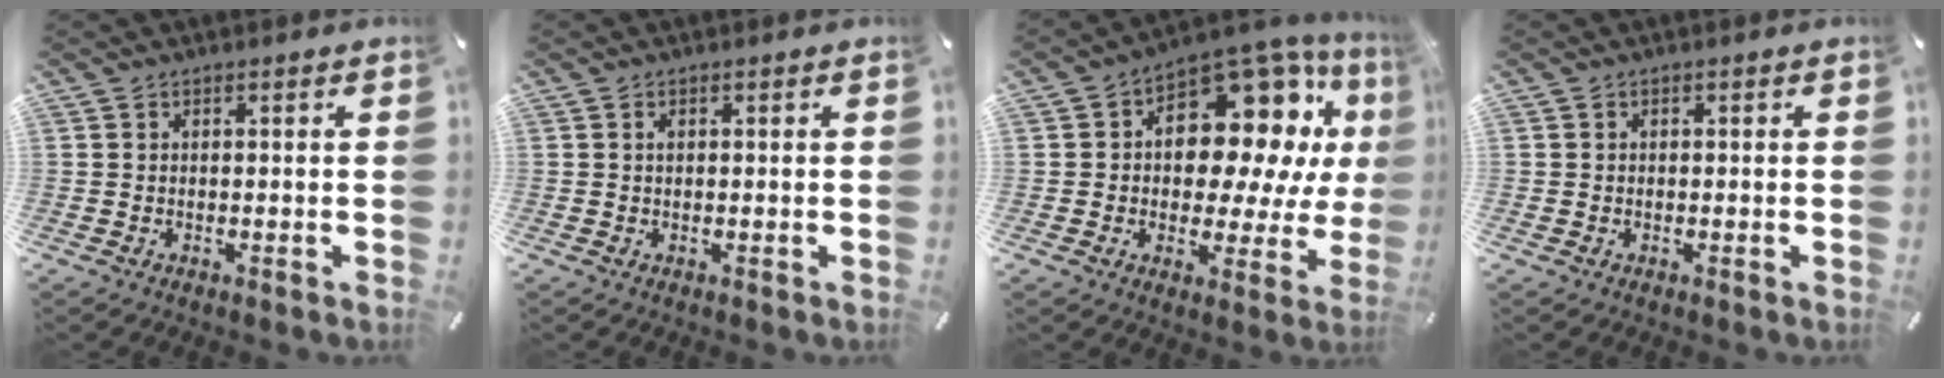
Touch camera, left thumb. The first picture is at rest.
{"total": 0.8, "force": [0.2, 0.4, 0.6], "torque": [-0.014, 0.001, 0.003]}
{"total": 17.5, "force": [6.4, 10.9, 12.1], "torque": [-0.173, -0.053, 0.108]}
{"total": 0.5, "force": [-0.1, 0.5, 0.1], "torque": [0.000, 0.006, -0.004]}